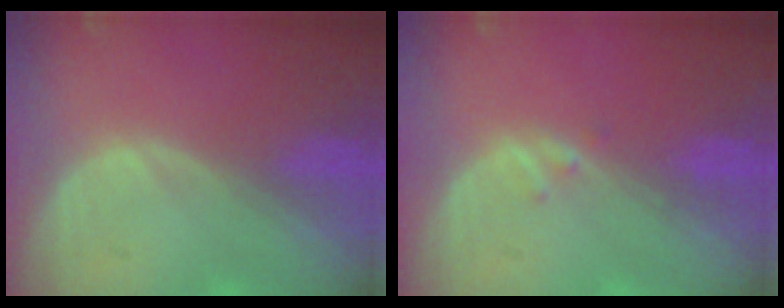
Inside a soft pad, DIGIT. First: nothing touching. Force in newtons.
{"total": 0.8, "press": 0.8, "slide": 0.1}